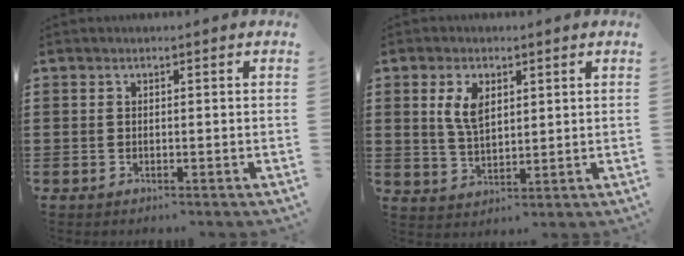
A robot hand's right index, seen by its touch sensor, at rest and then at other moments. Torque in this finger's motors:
{"motor_torque": [0.64, -0.02, 0.52, 0.12]}